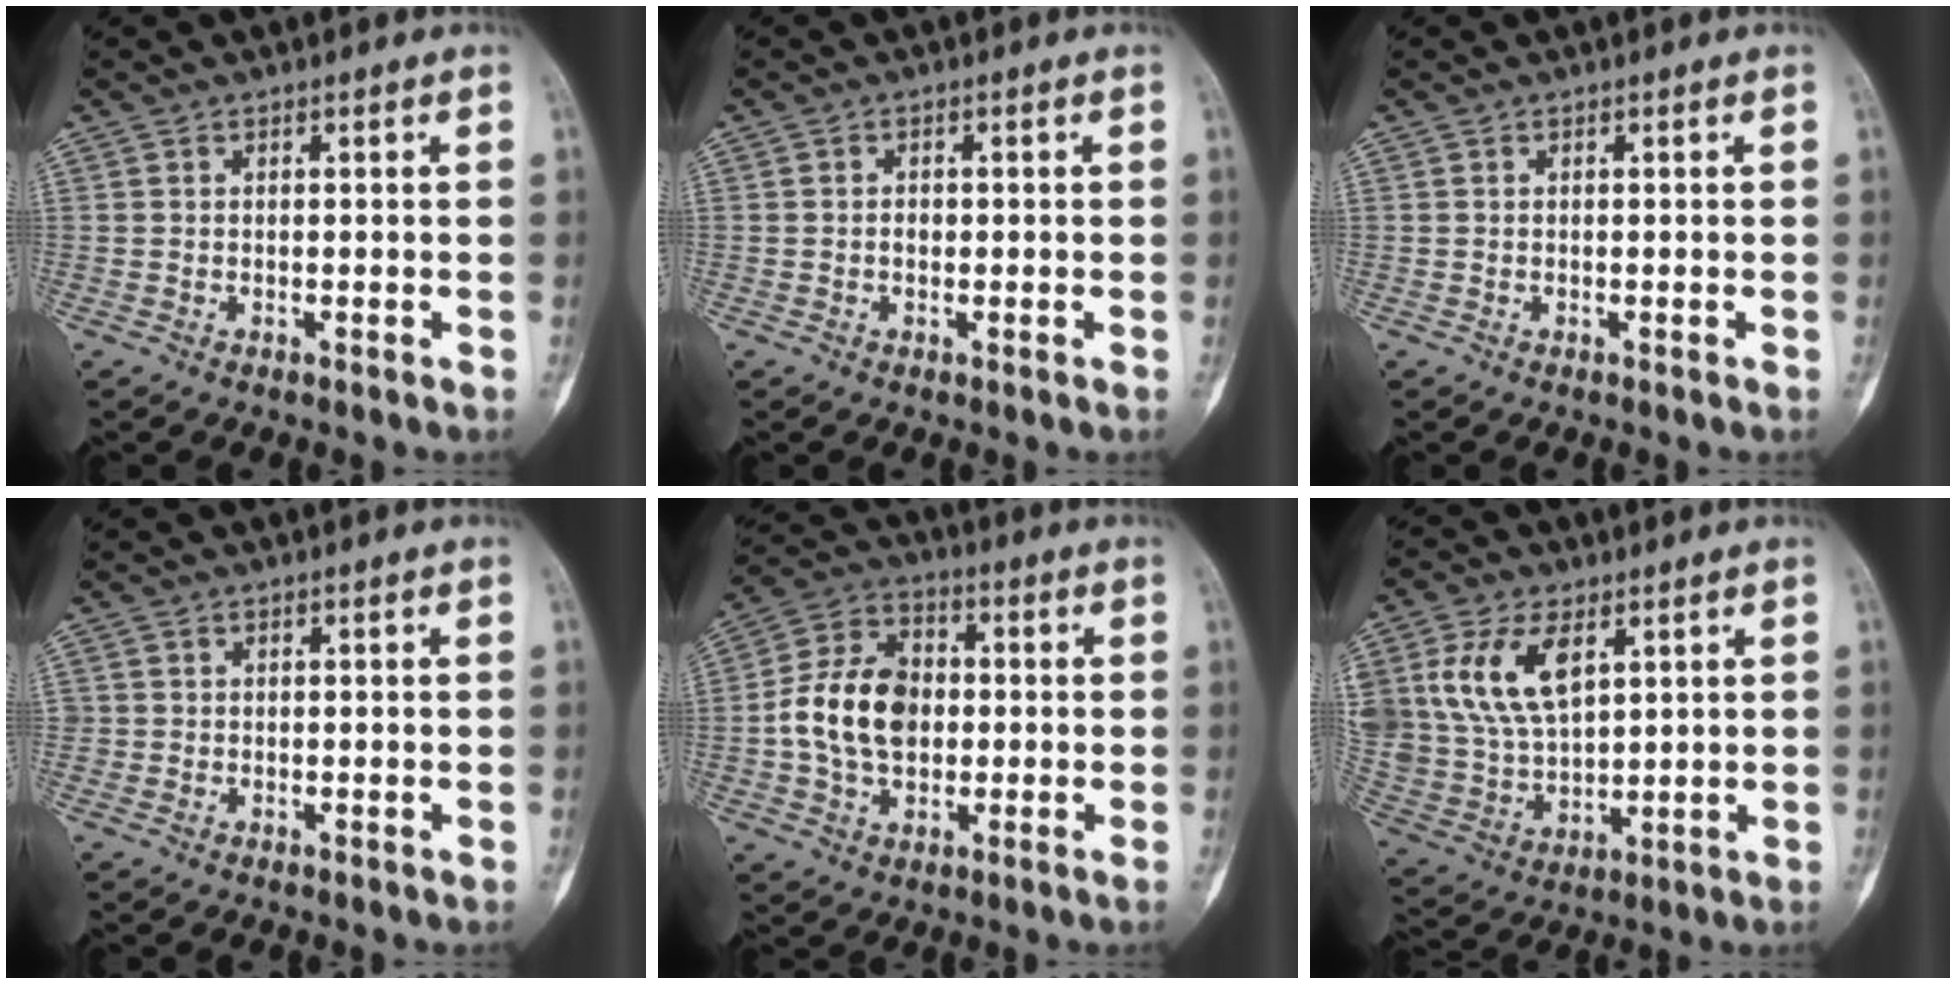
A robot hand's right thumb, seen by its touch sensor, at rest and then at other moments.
{"total": 1.2, "force": [-0.2, 0.9, 0.7], "torque": [-0.004, 0.004, -0.006]}
{"total": 0.0}
{"total": 0.8, "force": [-0.1, 0.7, 0.0], "torque": [0.005, 0.006, -0.004]}
{"total": 13.4, "force": [-0.7, 9.3, 9.6], "torque": [-0.165, 0.027, -0.018]}
{"total": 14.6, "force": [5.6, 8.6, 10.4], "torque": [-0.199, -0.011, 0.125]}